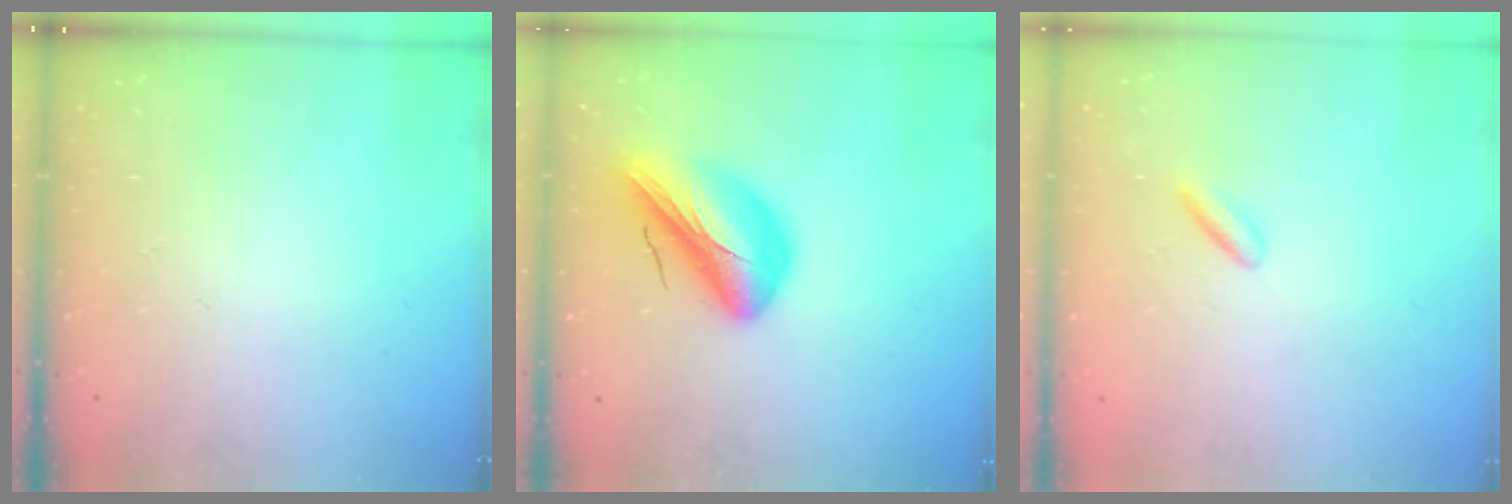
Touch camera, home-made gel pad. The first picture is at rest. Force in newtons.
{"total": 14.0, "press": 13.5, "slide": 3.6}
{"total": 2.2, "press": 2.0, "slide": 1.0}